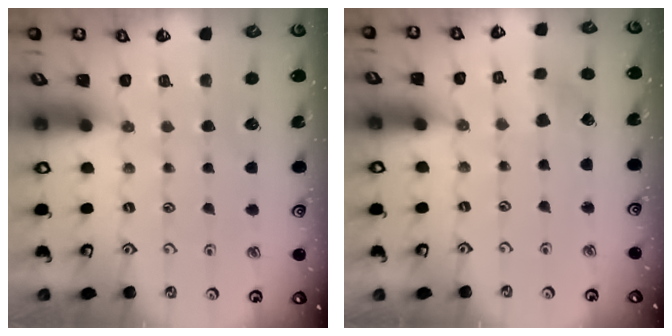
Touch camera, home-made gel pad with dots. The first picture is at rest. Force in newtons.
{"total": 2.4, "press": 2.4, "slide": 0.2}